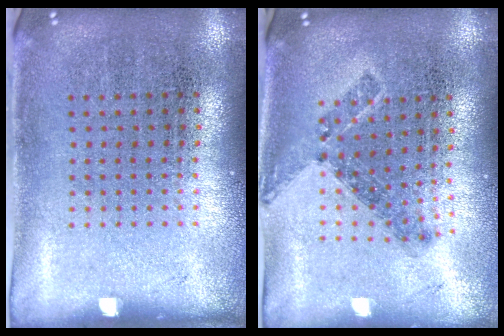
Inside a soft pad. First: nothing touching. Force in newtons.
{"total": 0.8, "press": 0.8, "slide": 0.3}